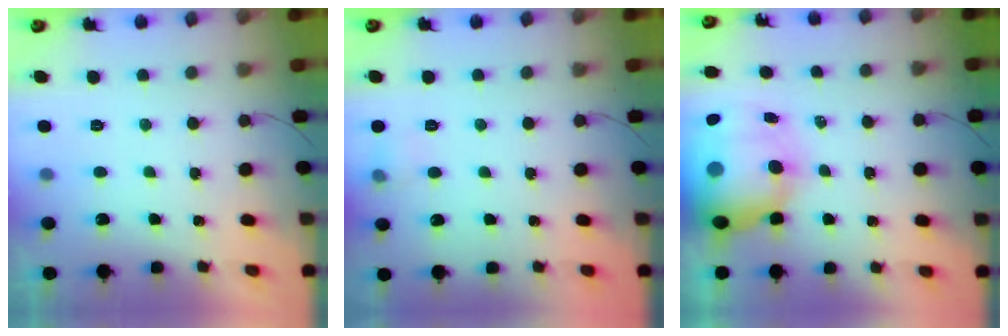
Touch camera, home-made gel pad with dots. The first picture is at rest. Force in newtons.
{"total": 5.6, "press": 5.3, "slide": 1.8}
{"total": 17.7, "press": 16.3, "slide": 6.9}